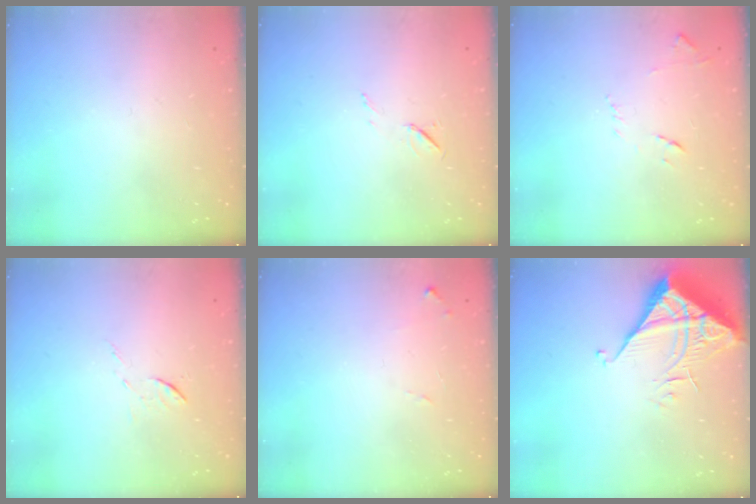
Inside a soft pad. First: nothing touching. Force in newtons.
{"total": 5.0, "press": 4.6, "slide": 1.9}
{"total": 7.8, "press": 7.8, "slide": 0.6}
{"total": 5.3, "press": 5.3, "slide": 0.6}
{"total": 5.4, "press": 5.4, "slide": 0.4}
{"total": 6.7, "press": 6.7, "slide": 0.7}